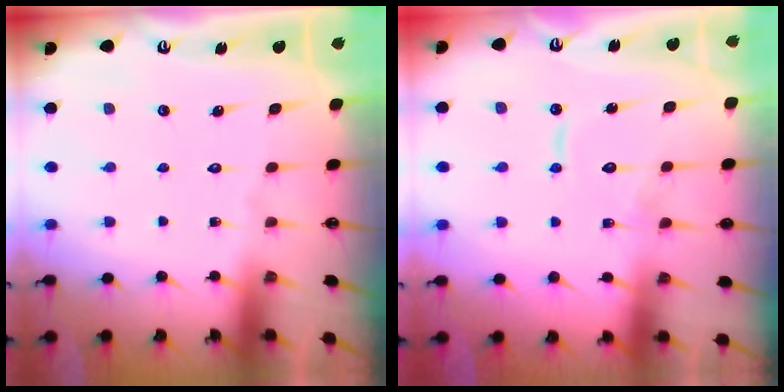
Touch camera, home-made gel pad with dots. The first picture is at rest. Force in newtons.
{"total": 9.2, "press": 9.1, "slide": 0.9}